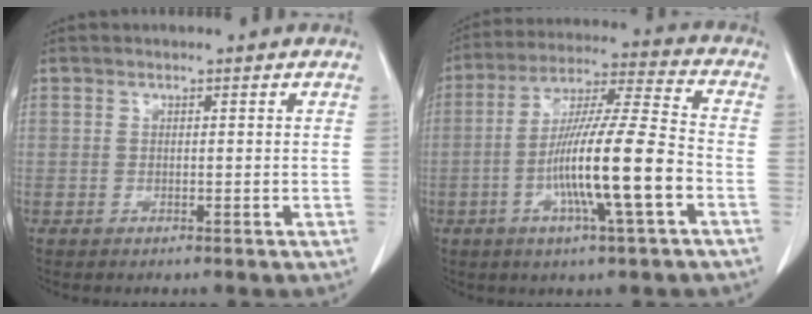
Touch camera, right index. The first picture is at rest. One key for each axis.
{"total": 15.0, "fx": -4.3, "fy": 0.1, "fz": 14.4, "tx": -0.261, "ty": -0.003, "tz": -0.081}